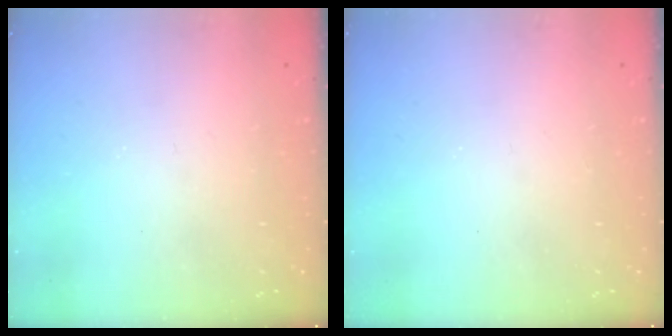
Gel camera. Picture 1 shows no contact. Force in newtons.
{"total": 0.0}